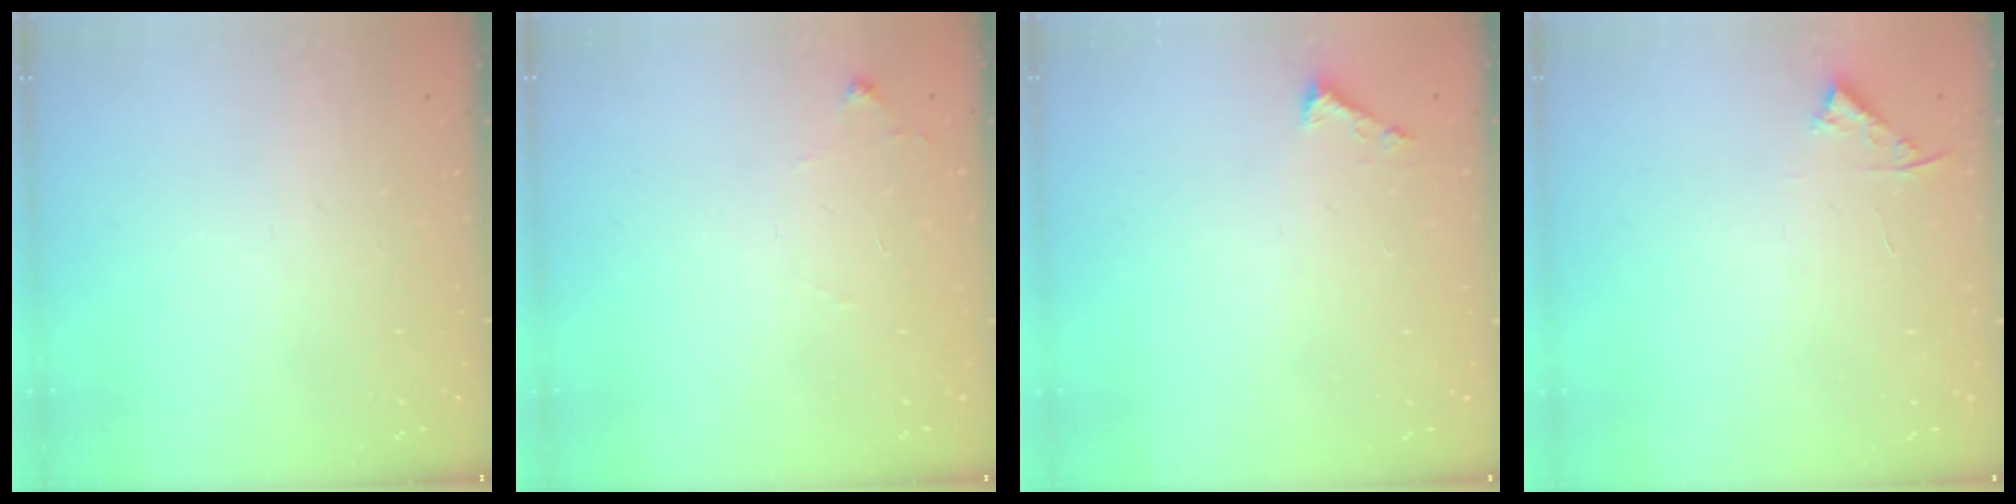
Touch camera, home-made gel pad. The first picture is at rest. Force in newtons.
{"total": 6.7, "press": 6.7, "slide": 0.9}
{"total": 1.6, "press": 1.6, "slide": 0.1}
{"total": 3.4, "press": 3.4, "slide": 0.4}